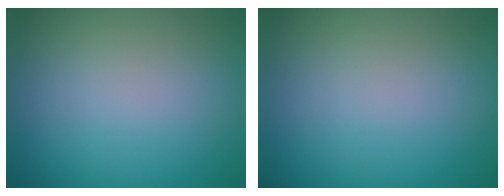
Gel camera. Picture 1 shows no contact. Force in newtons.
{"total": 0.0}